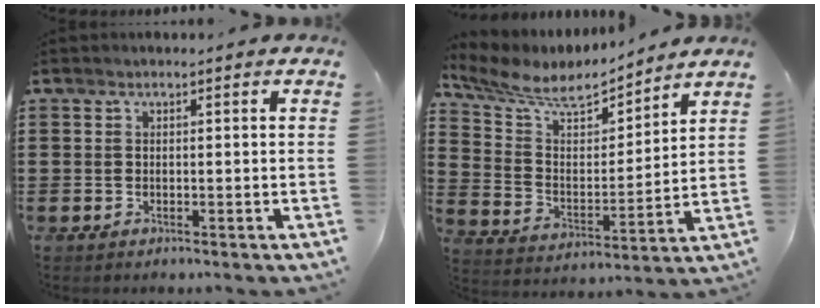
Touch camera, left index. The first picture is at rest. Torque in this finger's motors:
{"motor_torque": [-0.34, -0.82, 0.15, 0.02]}